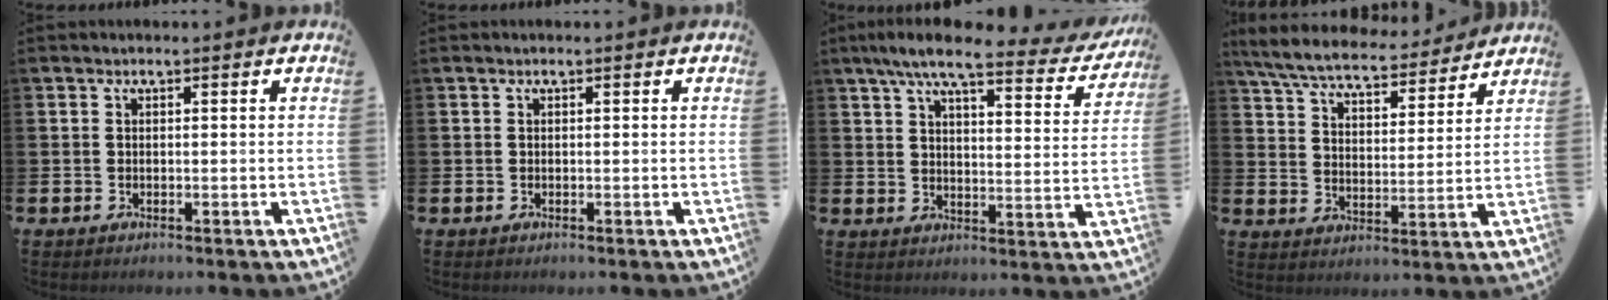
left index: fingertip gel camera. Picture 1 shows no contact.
{"total": 0.0}
{"total": 7.9, "force": [6.5, 1.1, 4.3], "torque": [-0.090, -0.033, 0.107]}
{"total": 7.0, "force": [6.6, 1.3, 2.0], "torque": [-0.071, -0.043, 0.114]}